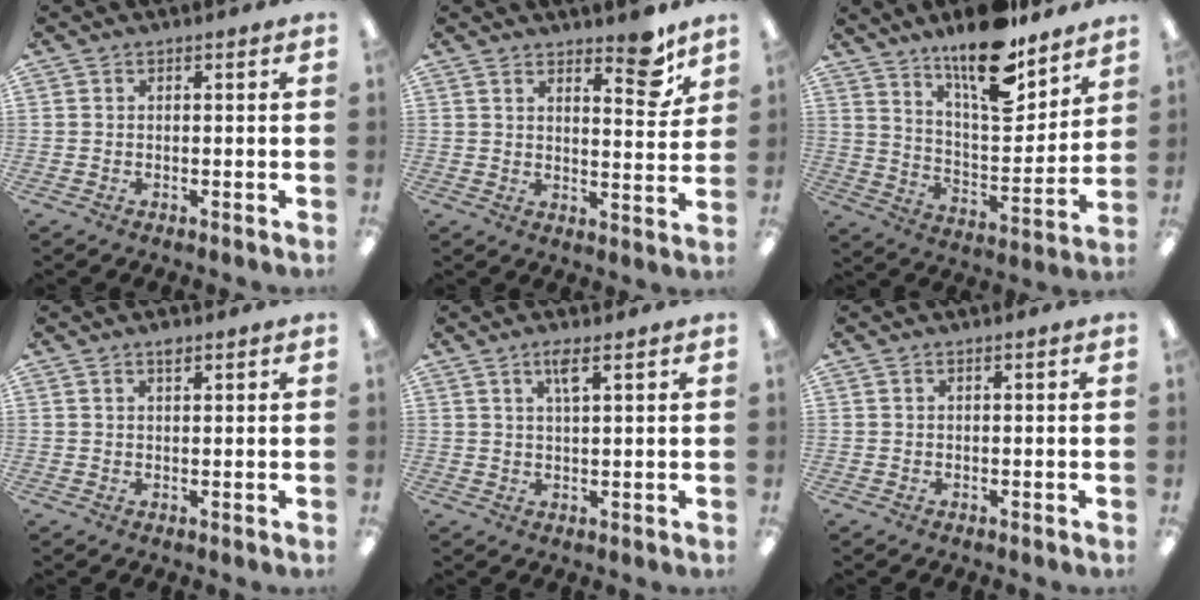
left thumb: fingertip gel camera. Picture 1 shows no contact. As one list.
[{"total": 8.3, "force": [6.2, 2.7, 4.8], "torque": [-0.055, -0.037, 0.100]}, {"total": 17.2, "force": [13.3, 5.2, 9.5], "torque": [-0.151, -0.094, 0.223]}, {"total": 1.8, "force": [1.3, 0.6, 1.1], "torque": [-0.016, -0.003, 0.022]}, {"total": 3.5, "force": [2.3, 0.4, 2.7], "torque": [-0.061, 0.002, 0.038]}, {"total": 0.0}]